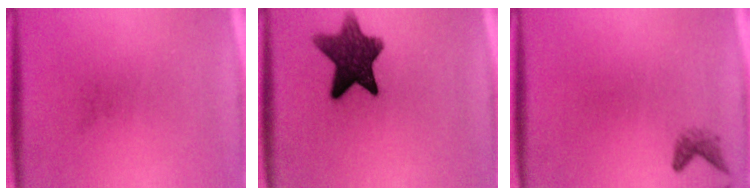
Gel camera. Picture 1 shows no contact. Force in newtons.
{"total": 11.0}
{"total": 1.3}